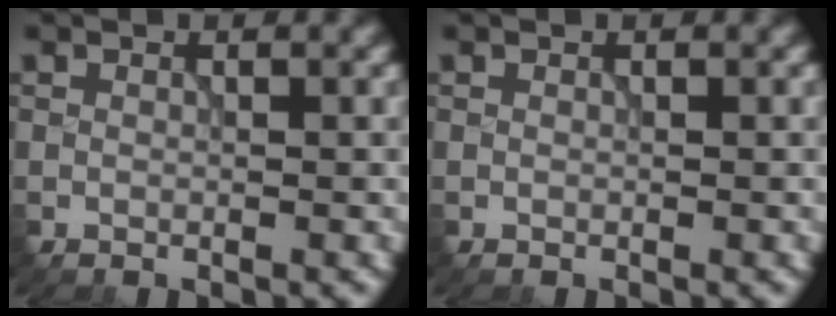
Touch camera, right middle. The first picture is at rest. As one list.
[{"total": 0.0}]